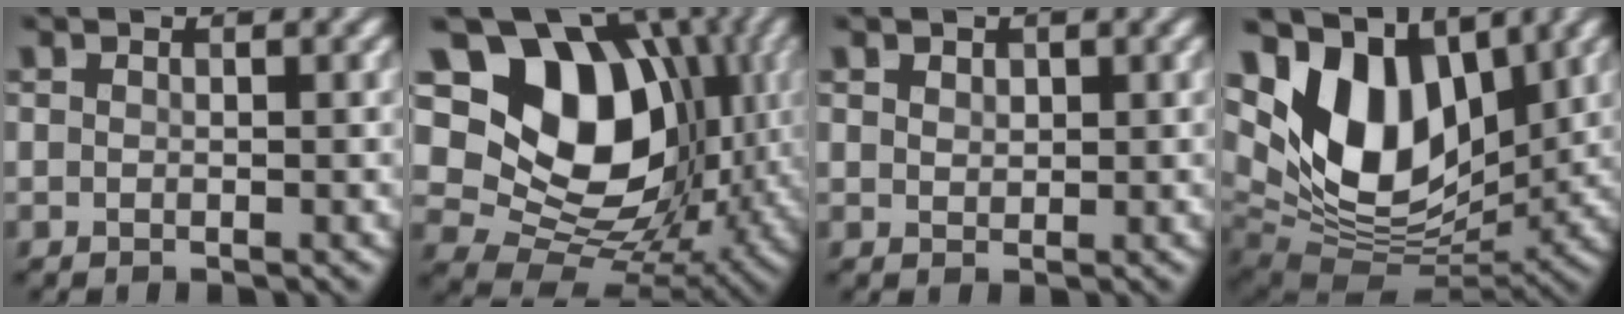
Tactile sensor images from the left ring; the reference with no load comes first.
{"total": 14.0, "force": [4.2, 10.1, 8.8], "torque": [-0.132, 0.009, 0.071]}
{"total": 1.0, "force": [0.7, 0.7, 0.2], "torque": [-0.004, 0.001, 0.010]}
{"total": 10.8, "force": [4.3, 6.3, 7.6], "torque": [-0.146, -0.003, 0.077]}